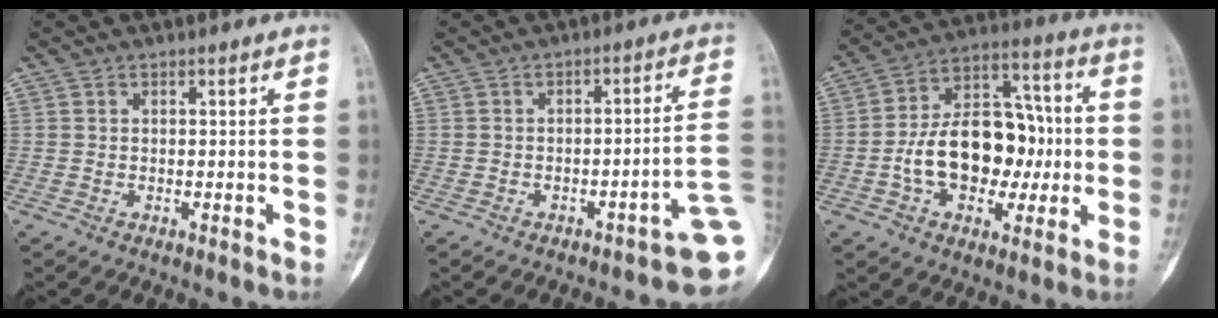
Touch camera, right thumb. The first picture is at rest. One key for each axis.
{"total": 9.2, "fx": -3.9, "fy": 2.1, "fz": 8.1, "tx": -0.084, "ty": 0.038, "tz": -0.048}
{"total": 18.5, "fx": -2.2, "fy": 12.2, "fz": 13.7, "tx": -0.188, "ty": 0.042, "tz": -0.032}